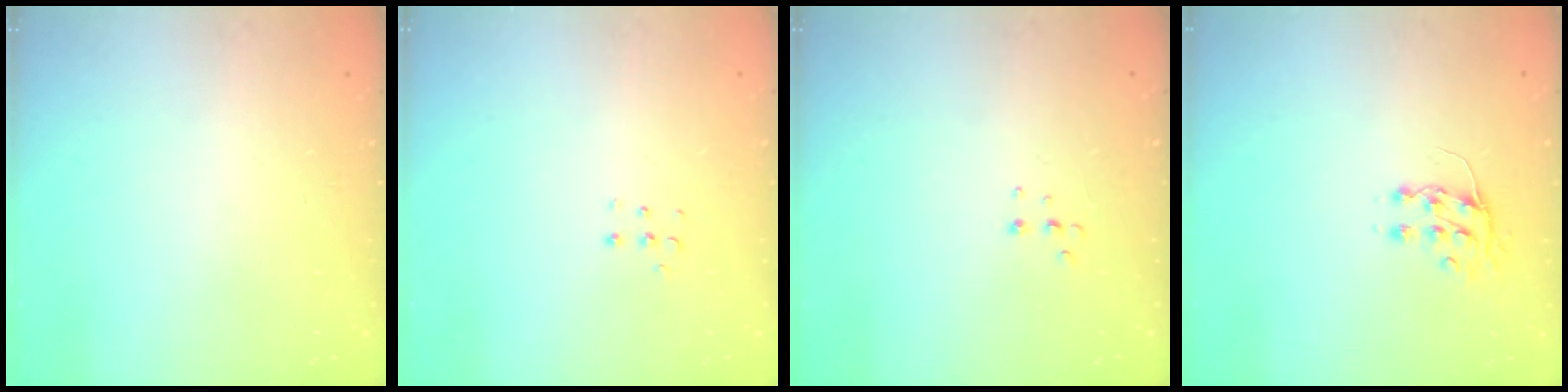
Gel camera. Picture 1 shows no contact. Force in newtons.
{"total": 3.8, "press": 3.8, "slide": 0.6}
{"total": 4.0, "press": 4.0, "slide": 0.8}
{"total": 7.6, "press": 7.5, "slide": 0.9}